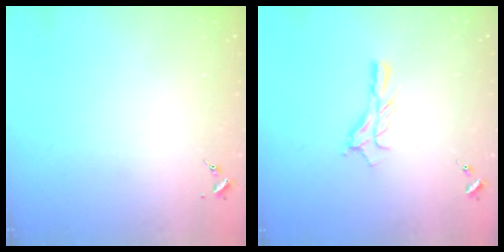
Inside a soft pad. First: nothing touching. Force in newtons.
{"total": 9.5, "press": 9.5, "slide": 0.4}